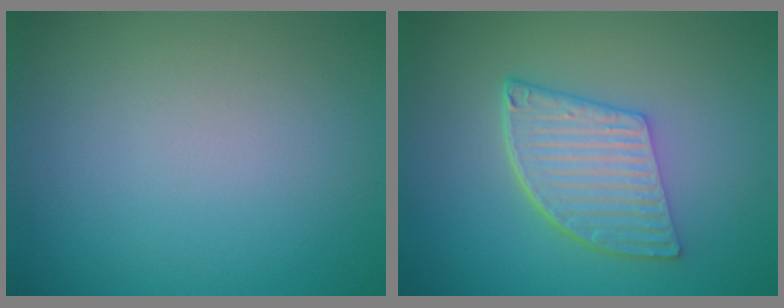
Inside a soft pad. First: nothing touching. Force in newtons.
{"total": 5.8, "press": 4.3, "slide": 3.9}